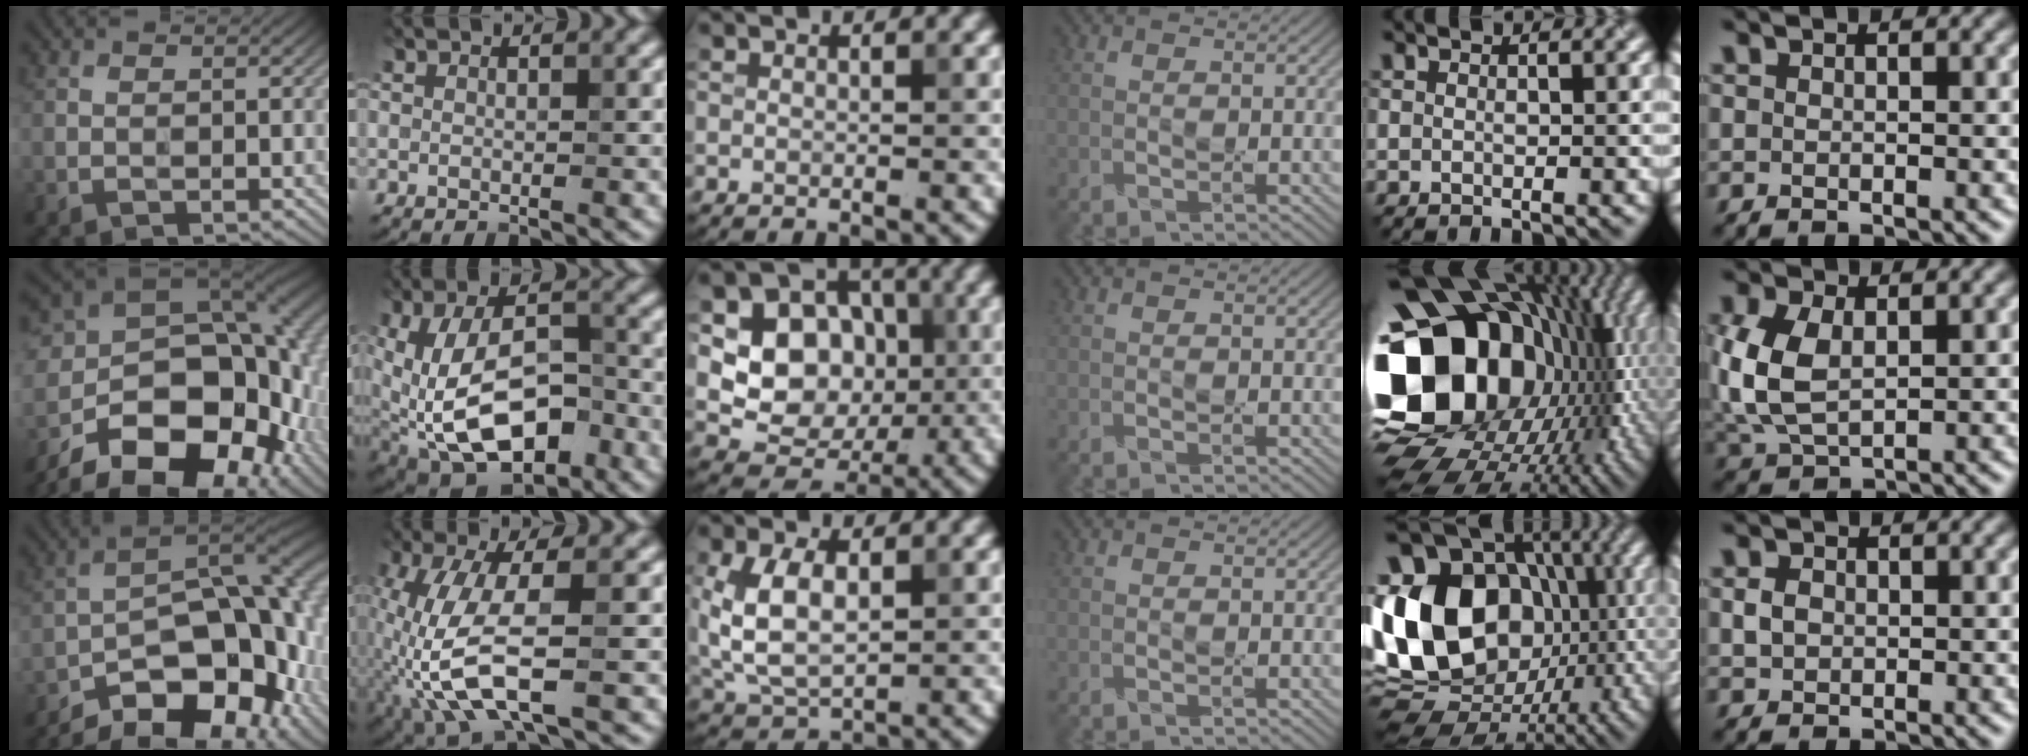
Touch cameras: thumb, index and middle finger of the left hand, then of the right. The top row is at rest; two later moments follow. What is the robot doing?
{"motion": "wipe", "object": "mirror"}